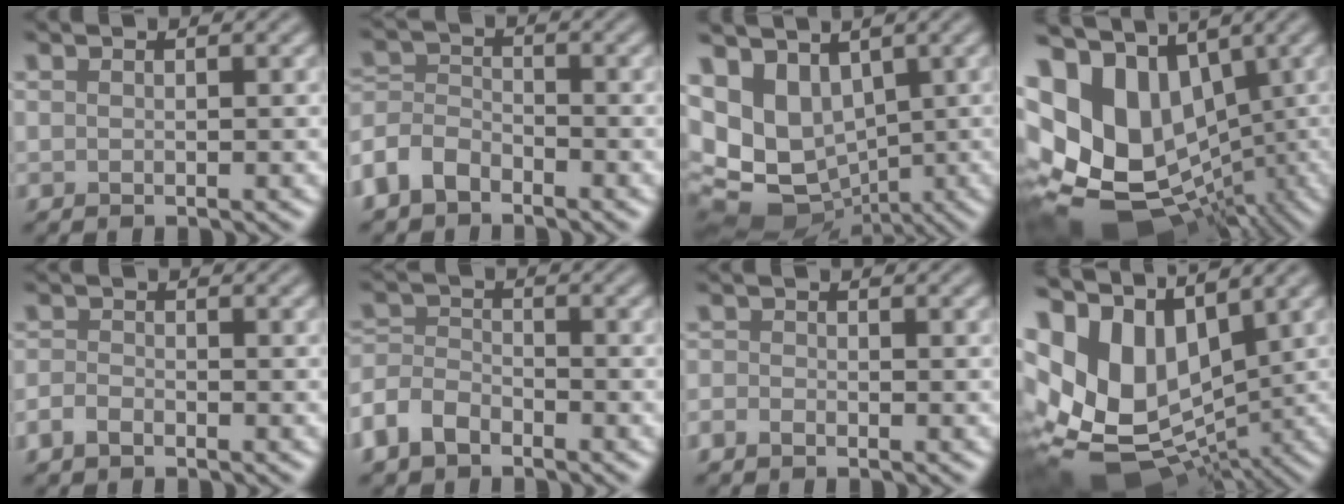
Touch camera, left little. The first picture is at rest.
{"total": 3.7, "force": [-2.6, 2.1, 1.5], "torque": [-0.034, 0.004, -0.065]}
{"total": 8.7, "force": [1.3, 6.7, 5.4], "torque": [-0.115, -0.011, 0.033]}
{"total": 14.7, "force": [1.6, 10.9, 9.9], "torque": [-0.206, -0.004, 0.048]}
{"total": 1.5, "force": [-1.0, 0.7, 0.8], "torque": [-0.016, 0.000, -0.025]}
{"total": 3.8, "force": [-2.6, 2.2, 1.6], "torque": [-0.036, 0.002, -0.065]}
{"total": 1.0, "force": [-0.8, 0.5, 0.5], "torque": [-0.007, -0.001, -0.019]}
{"total": 13.4, "force": [1.7, 9.3, 9.6], "torque": [-0.177, -0.003, 0.058]}